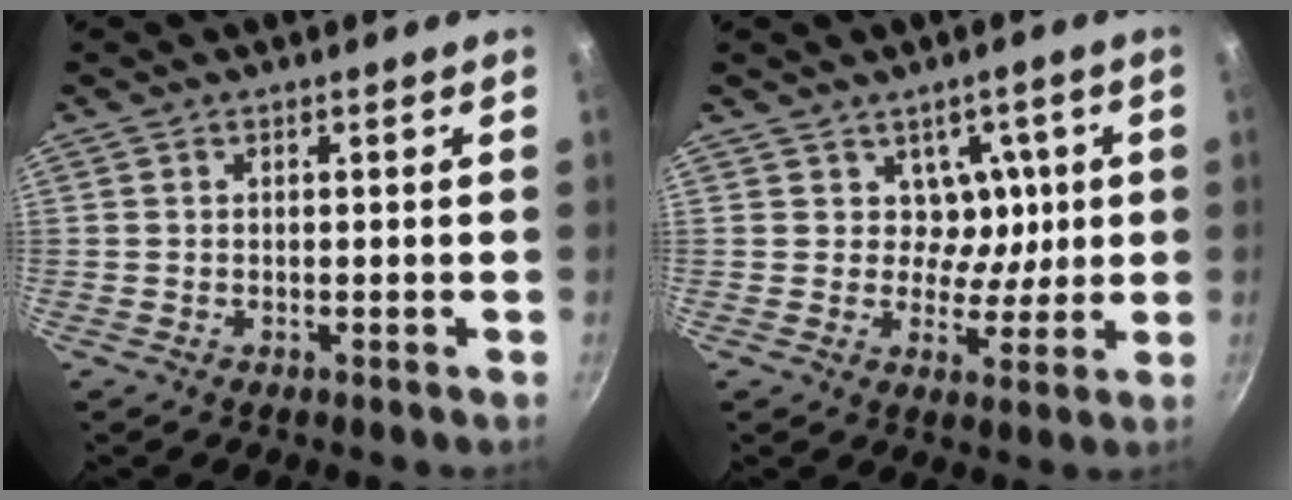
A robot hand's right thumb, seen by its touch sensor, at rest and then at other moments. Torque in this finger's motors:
{"motor_torque": [-0.57, 0.34, -0.36, 0.48, -0.04]}